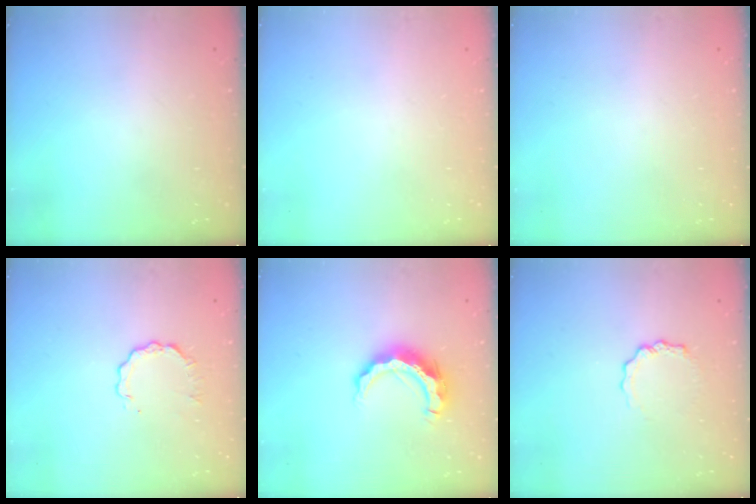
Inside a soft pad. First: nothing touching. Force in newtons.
{"total": 0.0}
{"total": 0.0}
{"total": 2.9, "press": 2.9, "slide": 0.3}
{"total": 10.5, "press": 10.5, "slide": 0.6}
{"total": 3.9, "press": 3.8, "slide": 0.5}